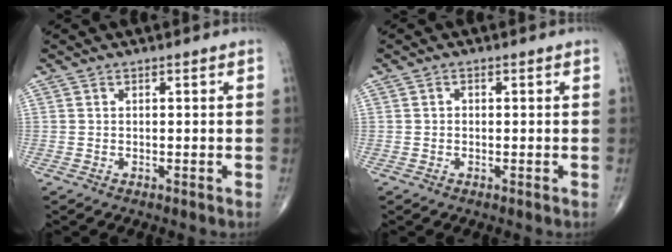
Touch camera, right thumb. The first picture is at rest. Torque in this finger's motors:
{"motor_torque": [-0.46, 0.29, 0.30, 0.17, 0.03]}